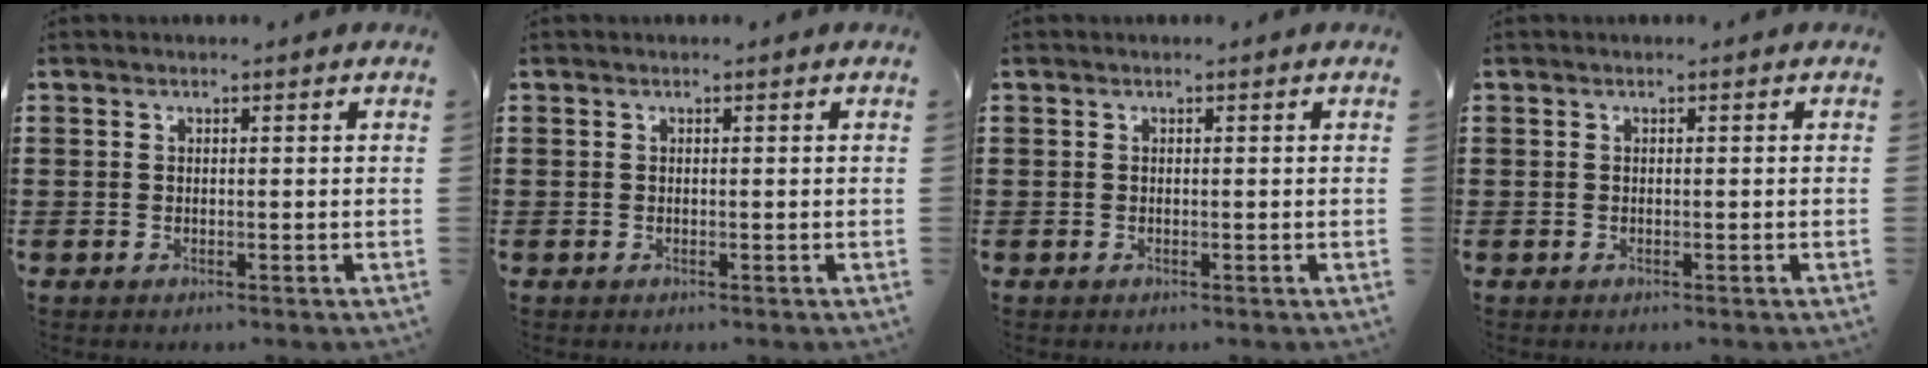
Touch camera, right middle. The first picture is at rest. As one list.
[{"total": 0.0}, {"total": 0.0}, {"total": 0.0}]